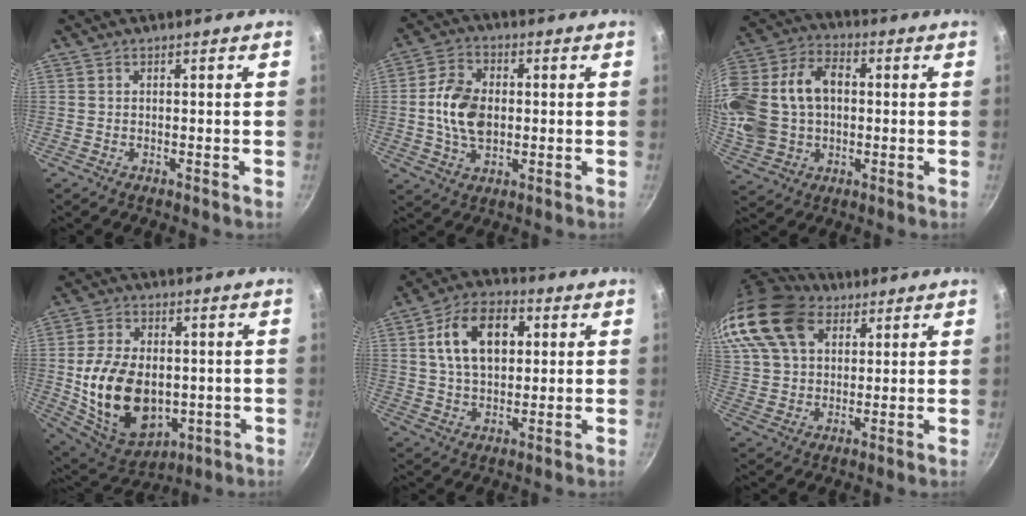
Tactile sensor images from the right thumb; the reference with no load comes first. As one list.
[{"total": 10.3, "force": [0.0, 7.0, 7.7], "torque": [-0.127, 0.011, -0.006]}, {"total": 23.8, "force": [1.9, 17.5, 16.0], "torque": [-0.347, 0.044, 0.036]}, {"total": 19.0, "force": [-1.4, 12.9, 13.9], "torque": [-0.223, -0.004, -0.002]}, {"total": 13.7, "force": [3.4, 8.8, 9.9], "torque": [-0.143, 0.009, 0.052]}, {"total": 21.5, "force": [11.3, 14.4, 11.2], "torque": [-0.248, 0.018, 0.213]}]